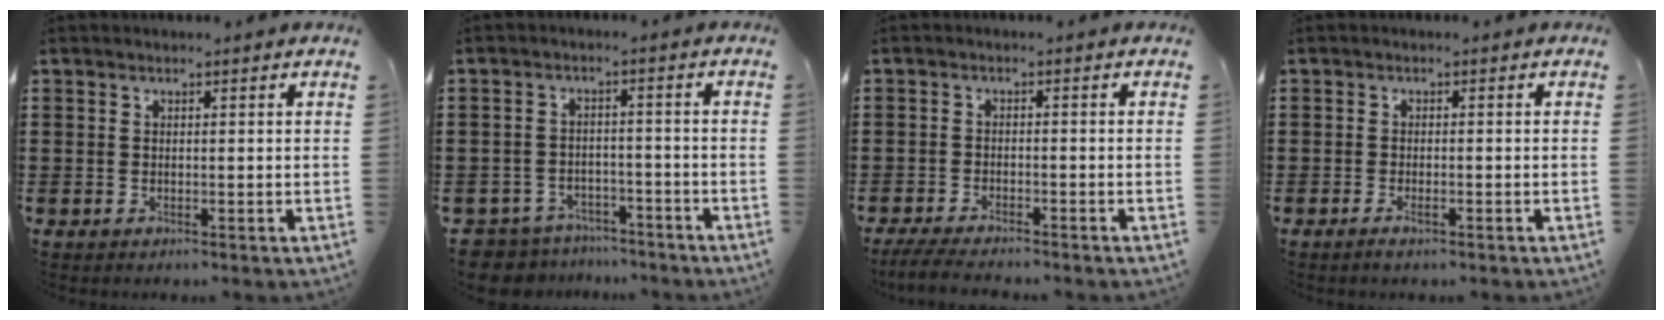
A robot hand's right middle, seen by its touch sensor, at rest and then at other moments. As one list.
[{"total": 4.2, "force": [-4.1, 0.8, -0.3], "torque": [-0.010, -0.002, -0.091]}, {"total": 3.4, "force": [-3.2, 0.2, 1.0], "torque": [-0.033, -0.009, -0.068]}, {"total": 1.2, "force": [-0.7, 0.3, 0.9], "torque": [-0.017, -0.004, -0.012]}]